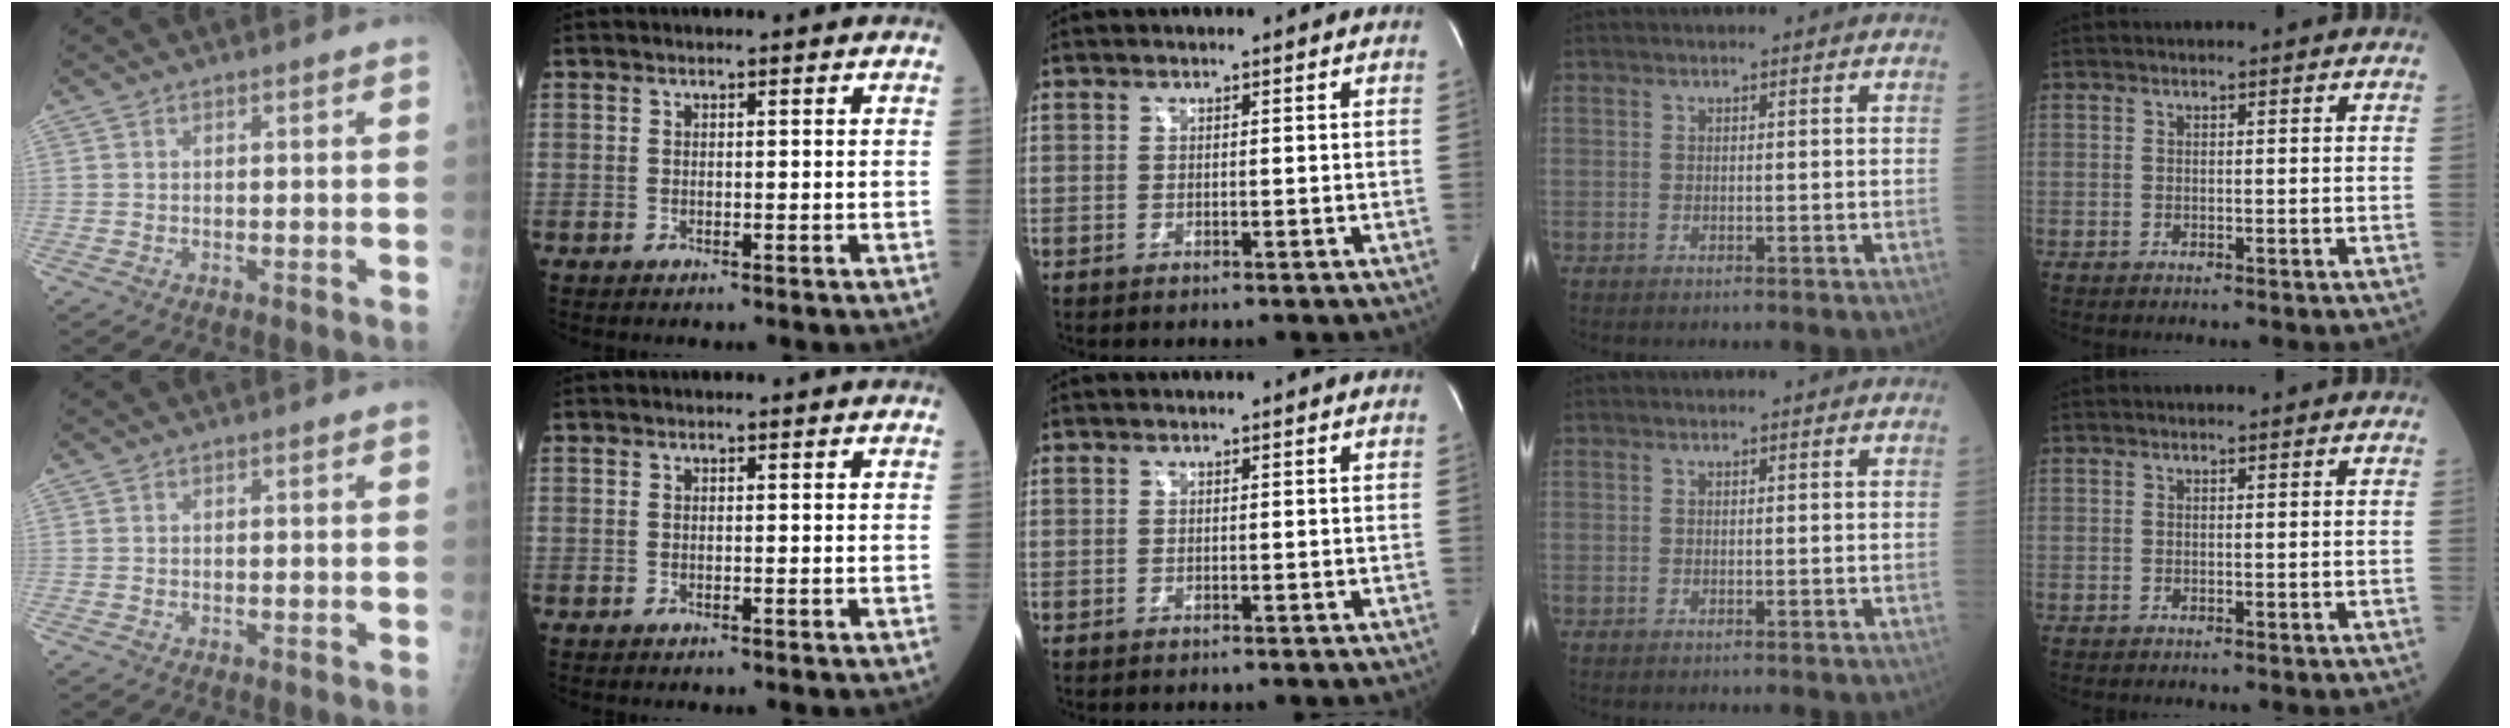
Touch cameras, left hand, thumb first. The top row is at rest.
{}